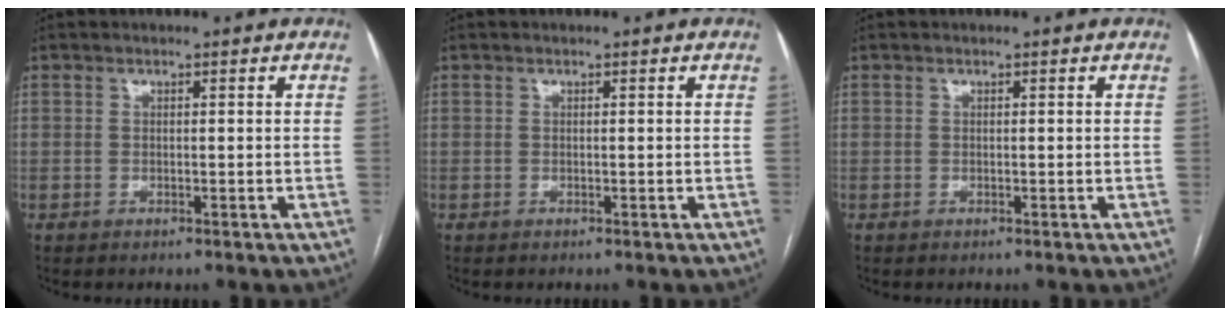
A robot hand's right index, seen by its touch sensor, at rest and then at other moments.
{"total": 0.0}
{"total": 0.0}